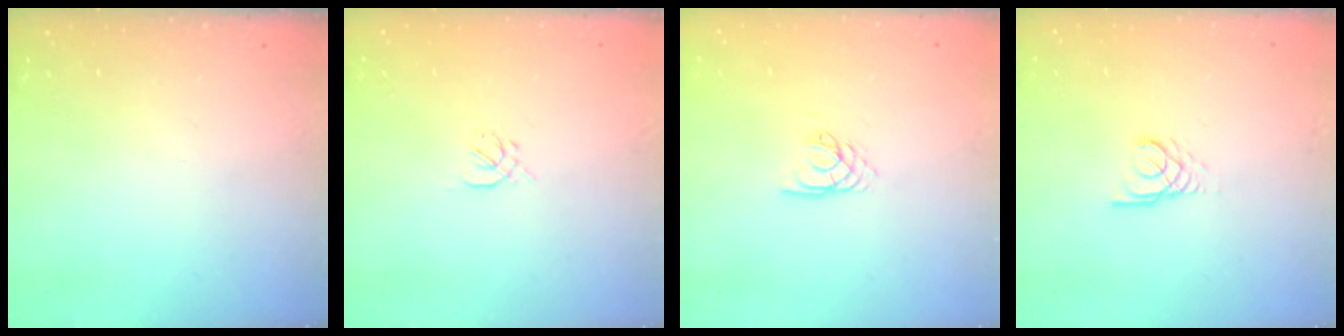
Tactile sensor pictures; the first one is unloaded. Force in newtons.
{"total": 0.7, "press": 0.5, "slide": 0.5}
{"total": 2.1, "press": 2.1, "slide": 0.1}
{"total": 2.2, "press": 2.2, "slide": 0.2}